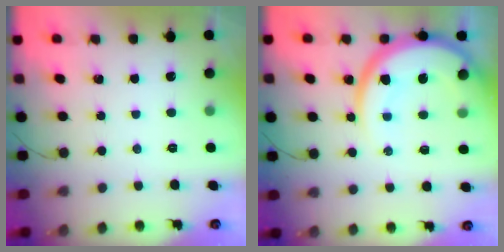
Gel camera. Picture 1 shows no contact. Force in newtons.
{"total": 14.3, "press": 14.2, "slide": 1.3}